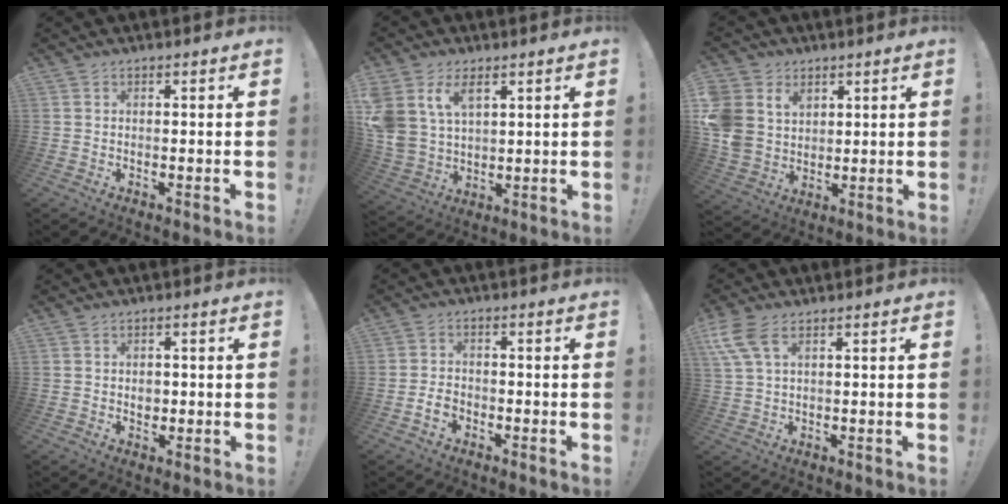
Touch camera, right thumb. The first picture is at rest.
{"total": 10.9, "force": [5.5, 7.2, 6.0], "torque": [-0.144, -0.020, 0.111]}
{"total": 11.0, "force": [4.3, 9.0, 4.6], "torque": [-0.102, -0.030, 0.088]}
{"total": 2.4, "force": [-0.2, 2.1, 1.1], "torque": [-0.007, -0.003, -0.006]}
{"total": 4.3, "force": [-2.3, 2.7, 2.4], "torque": [-0.041, 0.005, -0.043]}
{"total": 8.1, "force": [3.7, 3.8, 6.2], "torque": [-0.136, -0.002, 0.075]}